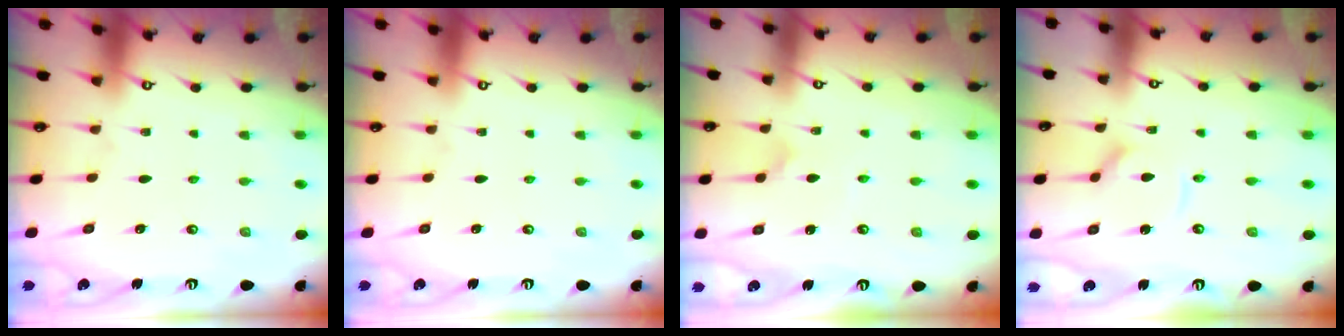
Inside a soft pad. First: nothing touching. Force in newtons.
{"total": 0.0}
{"total": 5.0, "press": 5.0, "slide": 0.6}
{"total": 7.0, "press": 7.0, "slide": 0.5}